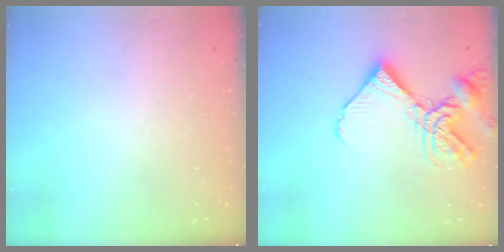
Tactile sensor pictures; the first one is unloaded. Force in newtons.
{"total": 12.9, "press": 12.8, "slide": 1.6}